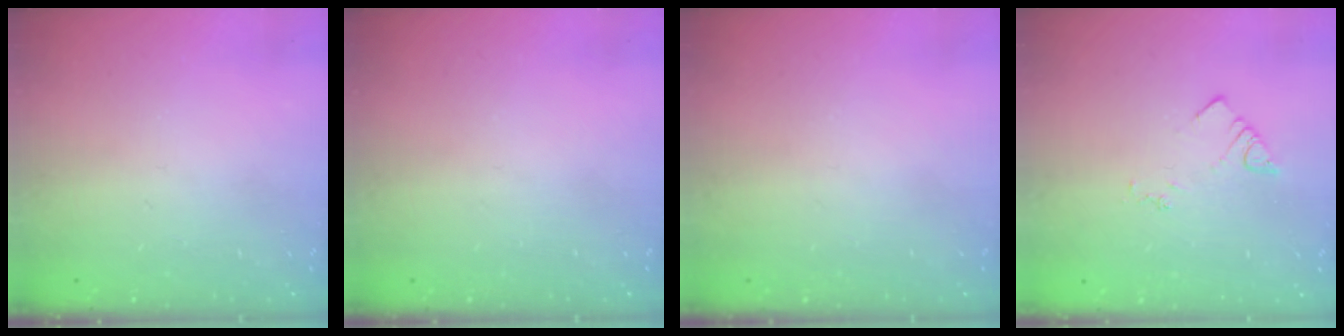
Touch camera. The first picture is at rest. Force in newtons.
{"total": 0.0}
{"total": 0.0}
{"total": 3.2, "press": 3.2, "slide": 0.3}